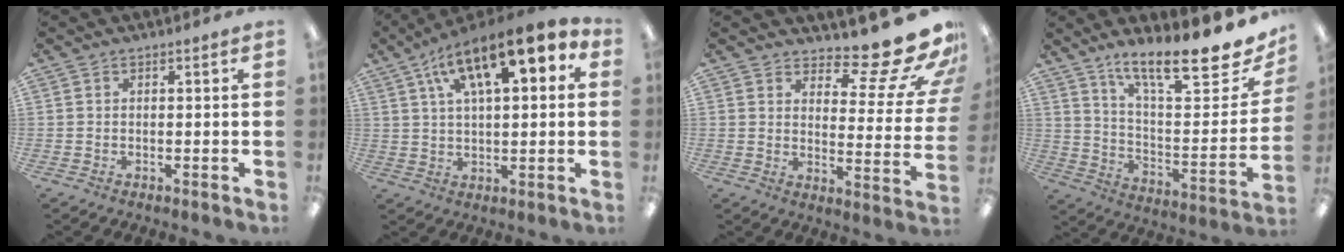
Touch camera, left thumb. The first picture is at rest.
{"total": 17.2, "force": [8.8, 6.4, 13.4], "torque": [-0.216, -0.029, 0.143]}
{"total": 14.6, "force": [11.7, 4.0, 7.9], "torque": [-0.103, -0.100, 0.191]}
{"total": 16.8, "force": [13.1, 3.5, 9.9], "torque": [-0.153, -0.105, 0.217]}